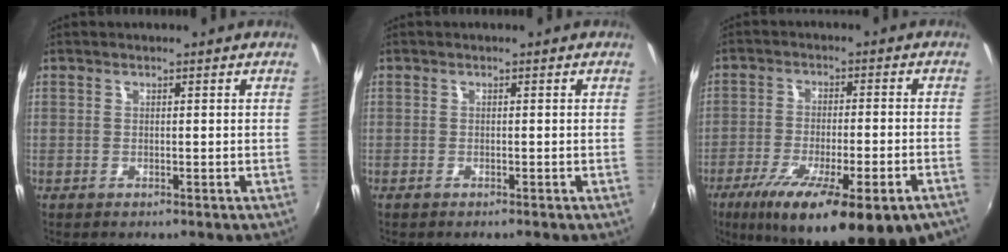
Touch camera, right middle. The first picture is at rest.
{"total": 0.5, "force": [-0.5, 0.1, 0.2], "torque": [-0.002, -0.003, -0.011]}
{"total": 22.1, "force": [-13.8, 4.9, 16.6], "torque": [-0.282, -0.065, -0.204]}